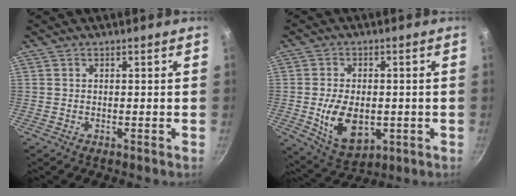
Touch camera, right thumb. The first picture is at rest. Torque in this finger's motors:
{"motor_torque": [-0.23, 0.70, -0.10, 0.17, 0.12]}